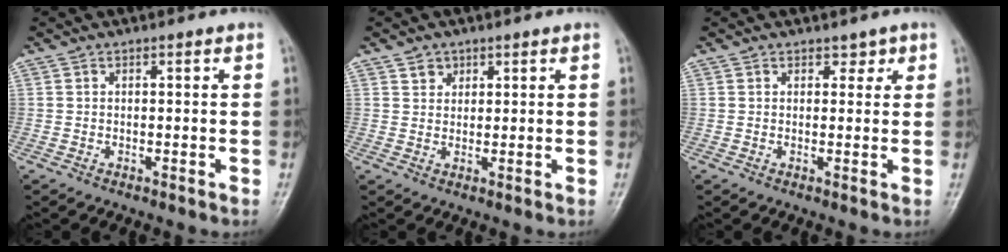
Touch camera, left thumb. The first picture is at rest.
{"total": 2.1, "force": [1.3, 1.7, 0.2], "torque": [0.015, -0.008, 0.018]}
{"total": 1.8, "force": [1.1, 1.2, 0.6], "torque": [0.012, -0.004, 0.010]}